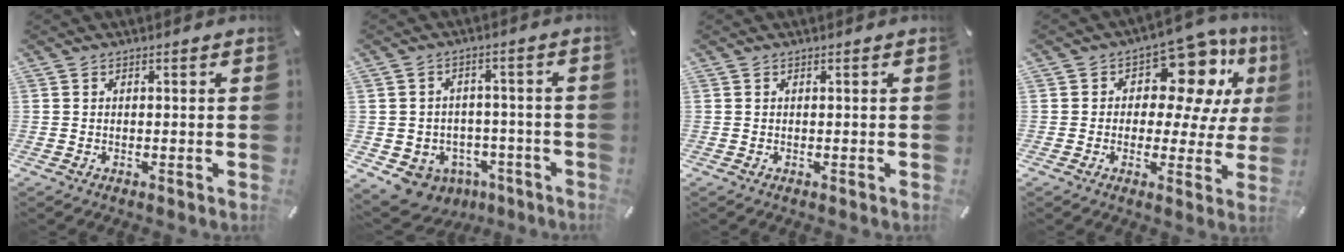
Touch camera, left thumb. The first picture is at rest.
{"total": 7.3, "force": [-4.0, 5.9, 1.6], "torque": [-0.031, 0.026, -0.064]}
{"total": 0.0}
{"total": 12.8, "force": [6.4, 7.2, 8.4], "torque": [-0.131, -0.045, 0.113]}